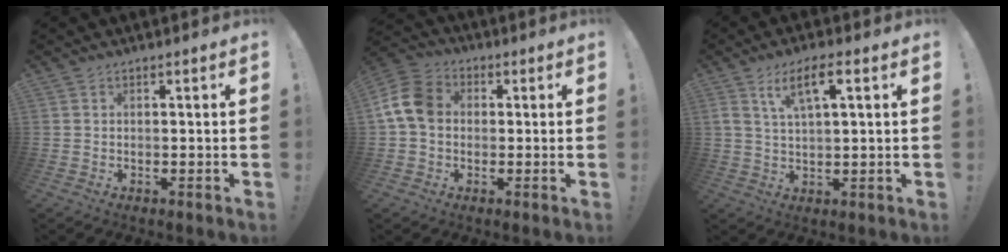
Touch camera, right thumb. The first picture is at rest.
{"total": 11.4, "force": [1.0, 8.7, 7.2], "torque": [-0.139, 0.016, 0.025]}
{"total": 7.7, "force": [3.4, 2.0, 6.7], "torque": [-0.121, 0.000, 0.056]}